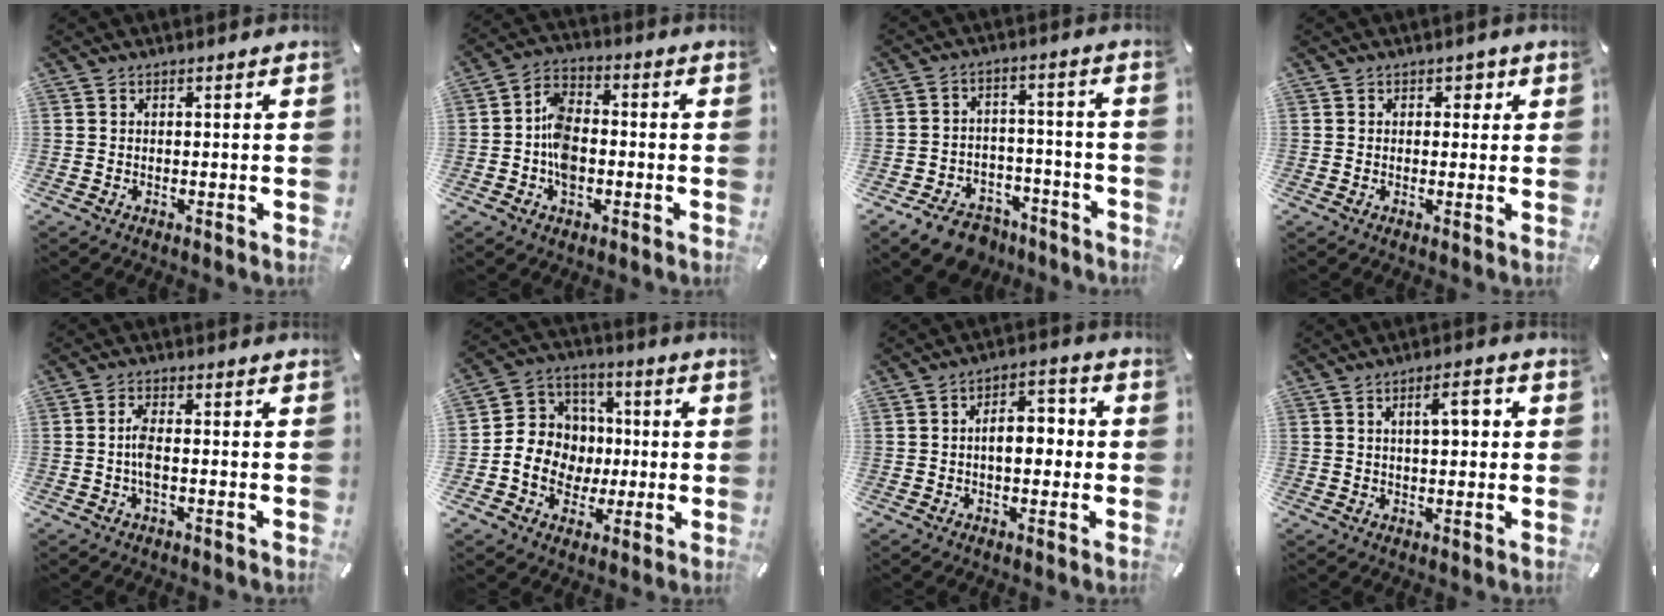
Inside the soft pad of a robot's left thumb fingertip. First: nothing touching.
{"total": 8.2, "force": [-2.2, 5.9, 5.2], "torque": [-0.106, 0.021, -0.036]}
{"total": 9.5, "force": [-7.2, 5.4, 3.1], "torque": [-0.040, 0.059, -0.127]}
{"total": 2.1, "force": [0.4, 1.8, 1.0], "torque": [0.004, -0.002, -0.002]}
{"total": 4.1, "force": [-0.7, 1.4, 3.8], "torque": [-0.081, 0.001, -0.018]}
{"total": 11.4, "force": [-1.8, 10.9, 2.8], "torque": [-0.043, 0.019, -0.024]}
{"total": 7.7, "force": [-0.8, 4.7, 6.0], "torque": [-0.067, 0.003, -0.023]}
{"total": 6.4, "force": [1.7, 2.7, 5.5], "torque": [-0.087, 0.003, 0.020]}